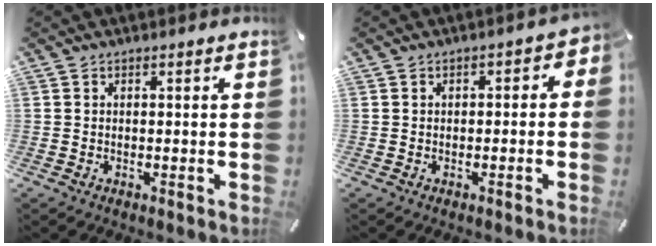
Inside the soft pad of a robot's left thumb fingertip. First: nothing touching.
{"total": 2.3, "force": [-1.2, 1.5, 1.4], "torque": [-0.024, 0.012, -0.024]}